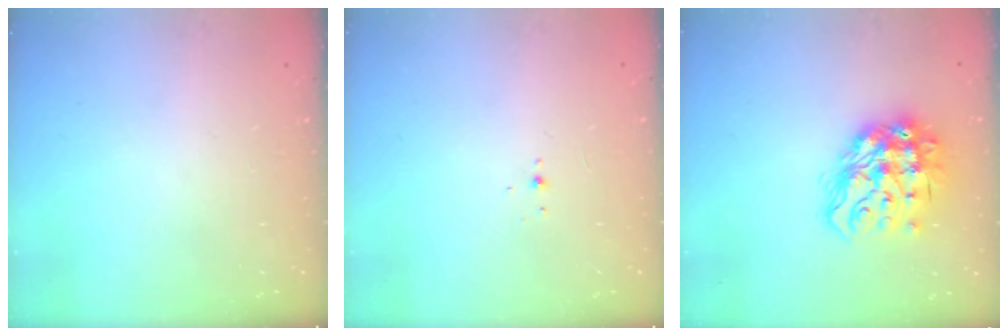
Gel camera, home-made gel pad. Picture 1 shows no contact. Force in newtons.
{"total": 2.0, "press": 1.9, "slide": 0.8}
{"total": 19.6, "press": 19.5, "slide": 2.0}